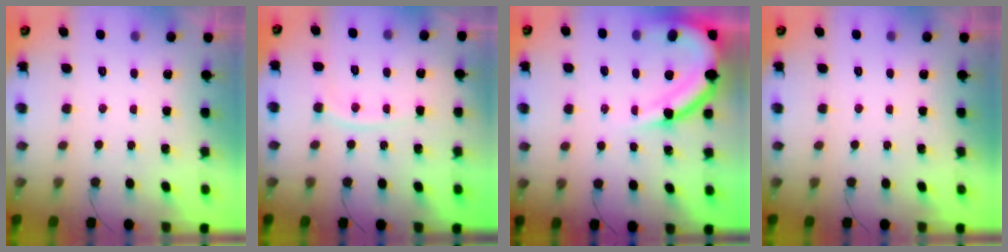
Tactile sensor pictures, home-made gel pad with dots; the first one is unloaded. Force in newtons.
{"total": 6.2, "press": 6.1, "slide": 0.8}
{"total": 13.8, "press": 13.7, "slide": 1.3}
{"total": 0.0}